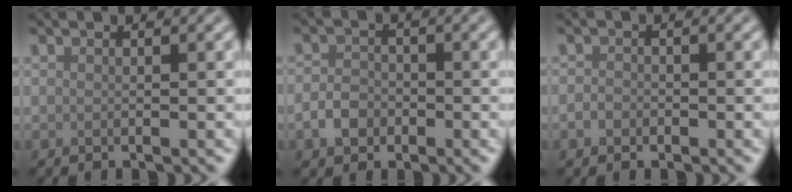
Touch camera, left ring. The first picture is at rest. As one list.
[{"total": 2.4, "force": [-1.0, 1.8, 1.1], "torque": [-0.017, 0.002, -0.025]}, {"total": 1.1, "force": [-0.5, 0.8, 0.3], "torque": [-0.005, -0.001, -0.013]}]